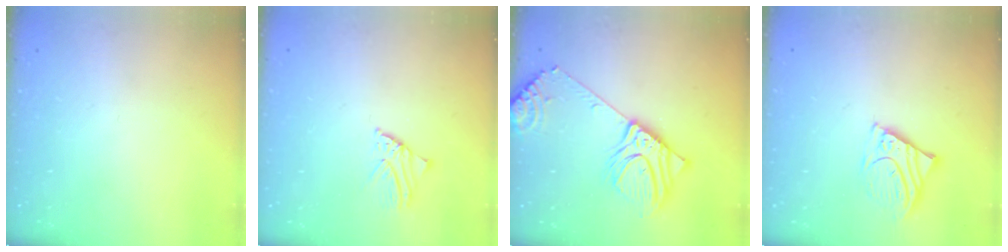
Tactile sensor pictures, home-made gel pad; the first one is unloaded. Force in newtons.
{"total": 1.7, "press": 1.7, "slide": 0.2}
{"total": 16.7, "press": 16.3, "slide": 3.6}
{"total": 8.4, "press": 8.3, "slide": 1.0}